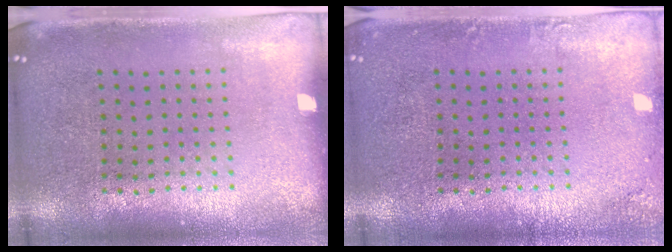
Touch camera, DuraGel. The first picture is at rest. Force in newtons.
{"total": 1.1, "press": 1.1, "slide": 0.1}